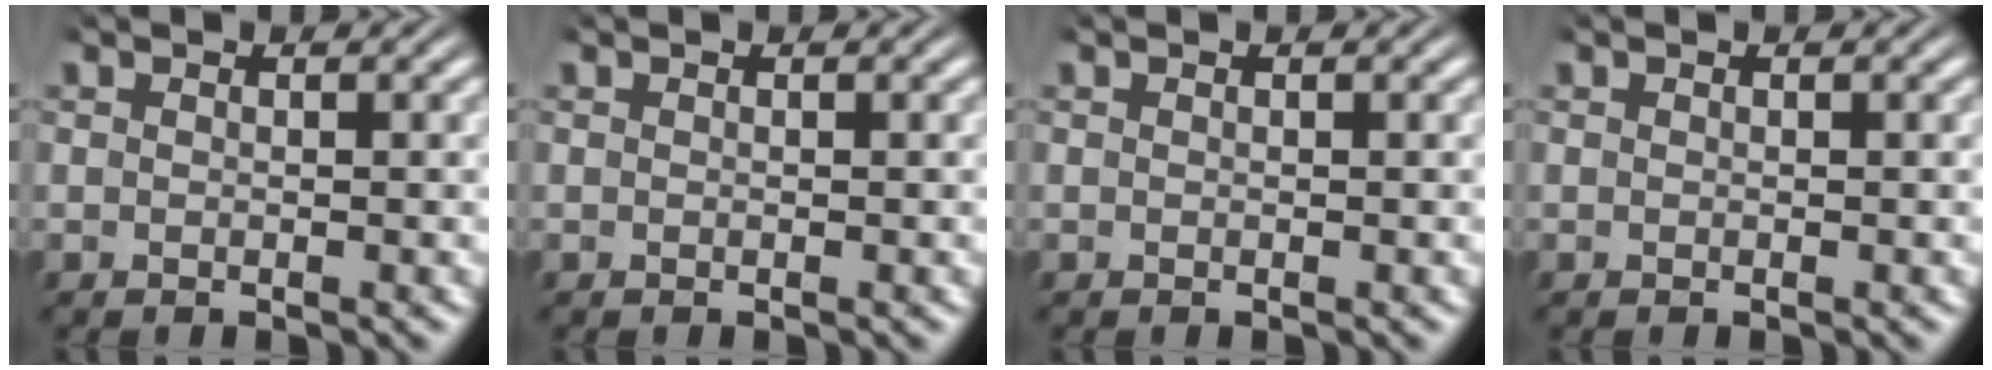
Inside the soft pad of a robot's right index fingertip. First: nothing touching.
{"total": 0.0}
{"total": 0.0}
{"total": 0.0}